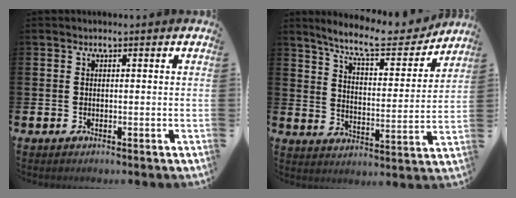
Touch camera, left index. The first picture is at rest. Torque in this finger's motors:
{"motor_torque": [1.07, -1.08, 0.35, 0.10]}